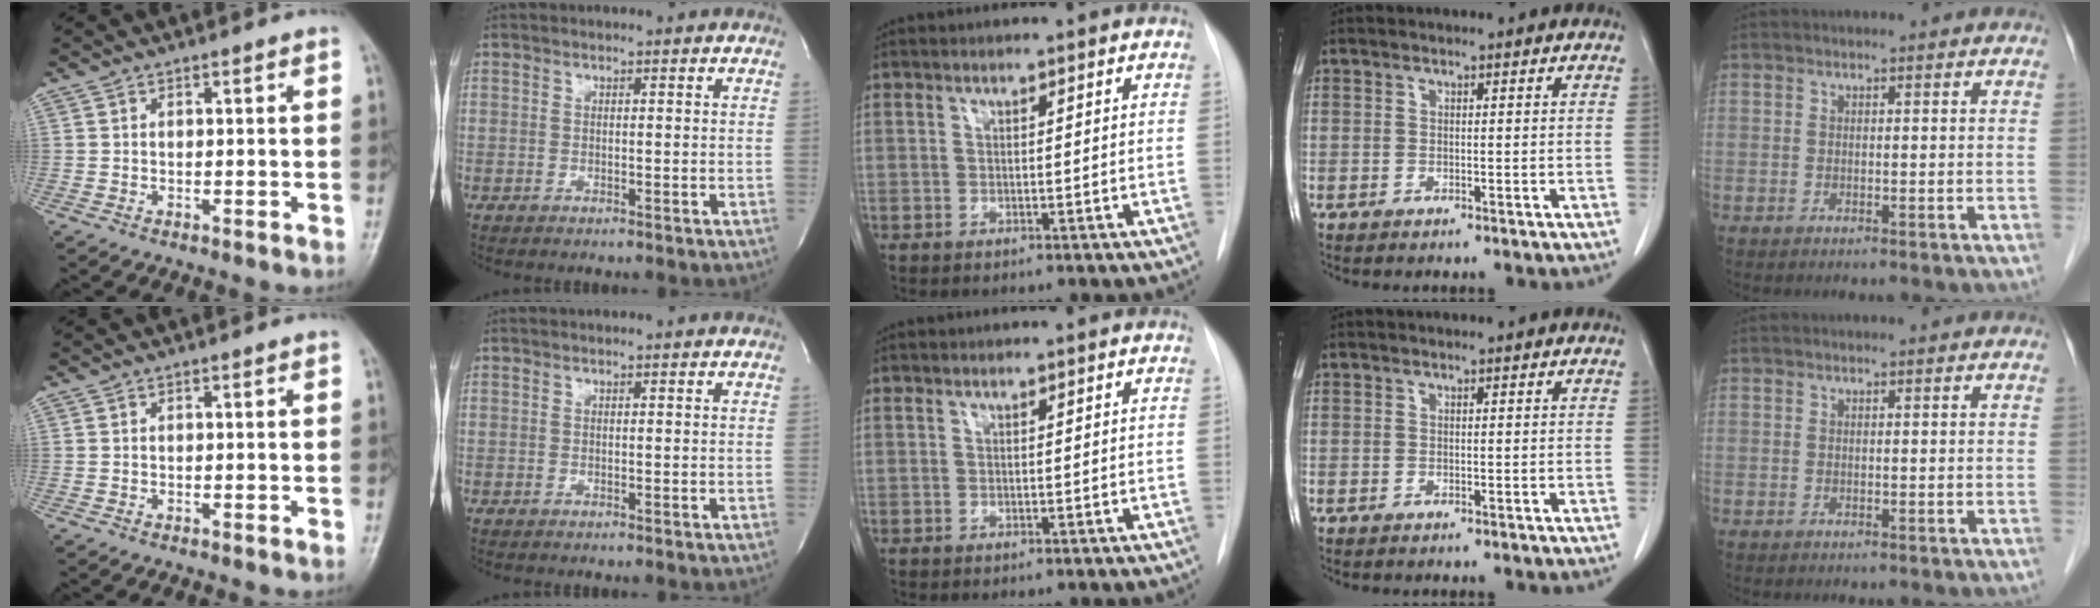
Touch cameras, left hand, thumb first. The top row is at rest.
{}